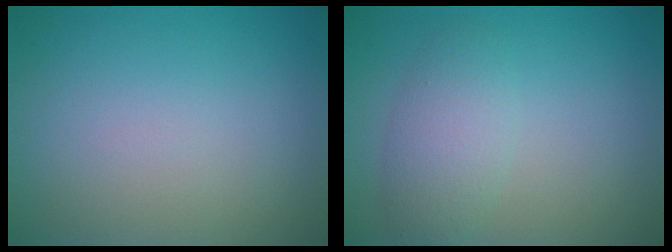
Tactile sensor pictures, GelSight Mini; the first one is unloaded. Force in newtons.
{"total": 3.1, "press": 3.1, "slide": 0.1}